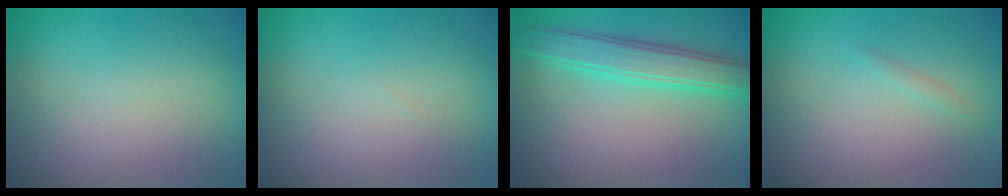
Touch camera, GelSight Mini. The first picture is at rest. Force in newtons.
{"total": 0.0}
{"total": 4.2, "press": 4.2, "slide": 0.1}
{"total": 1.1, "press": 1.1, "slide": 0.2}